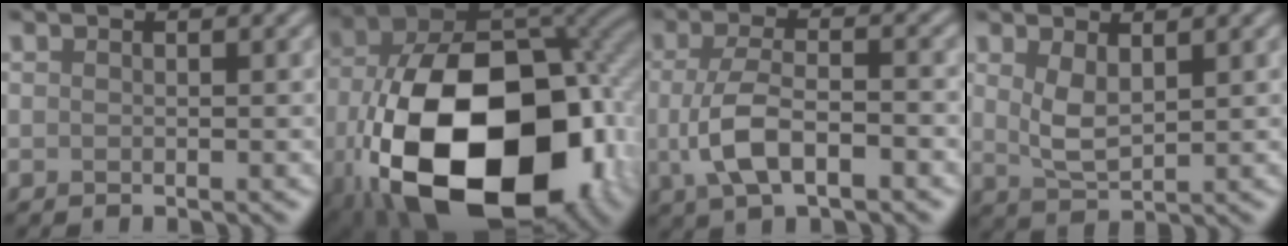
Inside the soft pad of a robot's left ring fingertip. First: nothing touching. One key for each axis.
{"total": 19.2, "fx": -5.4, "fy": 11.9, "fz": 14.1, "tx": -0.265, "ty": -0.042, "tz": -0.072}
{"total": 5.3, "fx": -1.3, "fy": 2.3, "fz": 4.6, "tx": -0.096, "ty": -0.004, "tz": -0.025}
{"total": 2.8, "fx": 1.1, "fy": 1.2, "fz": 2.3, "tx": -0.054, "ty": -0.005, "tz": 0.027}